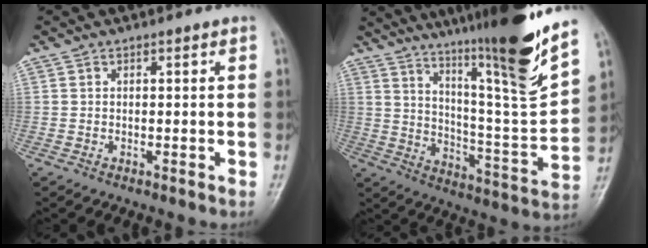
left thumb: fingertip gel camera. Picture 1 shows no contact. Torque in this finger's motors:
{"motor_torque": [3.11, 0.73, 1.39, -1.38, 0.42]}